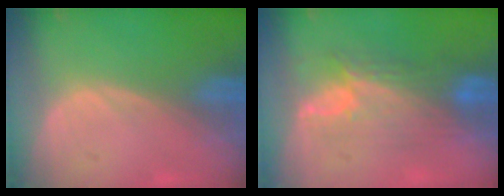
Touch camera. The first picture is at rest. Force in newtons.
{"total": 7.3, "press": 7.1, "slide": 1.3}